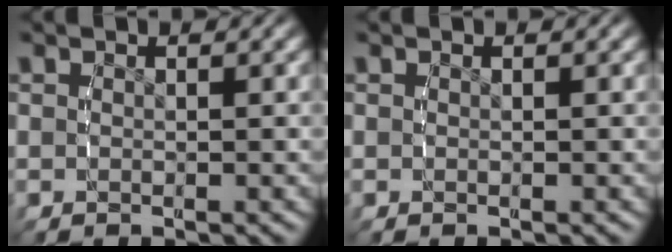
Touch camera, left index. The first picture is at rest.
{"total": 0.0}